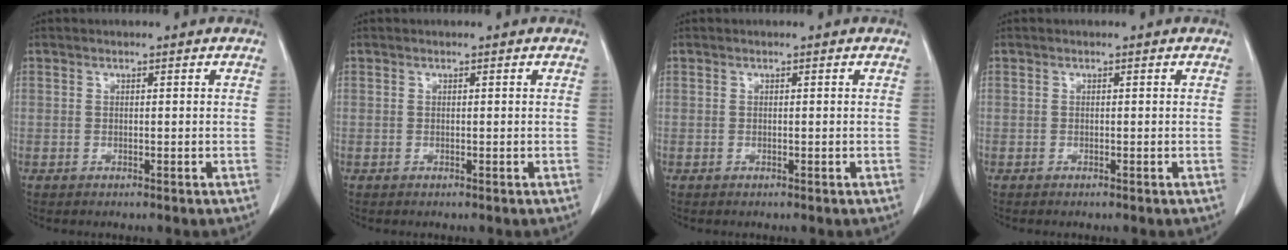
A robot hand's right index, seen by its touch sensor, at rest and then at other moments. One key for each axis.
{"total": 0.0}
{"total": 0.0}
{"total": 0.0}